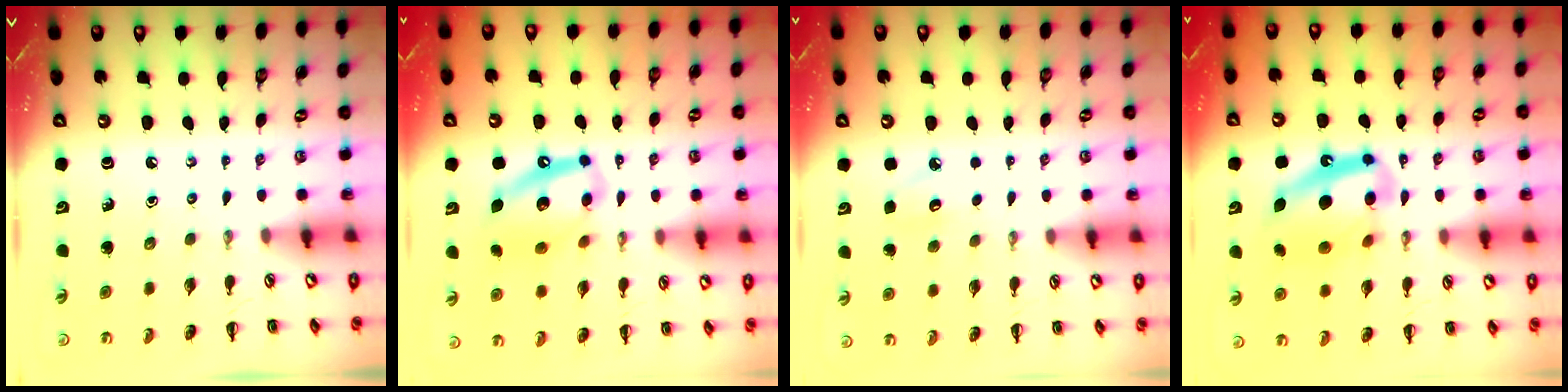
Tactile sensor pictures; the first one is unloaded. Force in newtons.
{"total": 14.4, "press": 14.1, "slide": 2.8}
{"total": 6.0, "press": 5.8, "slide": 1.6}
{"total": 15.3, "press": 14.8, "slide": 3.9}